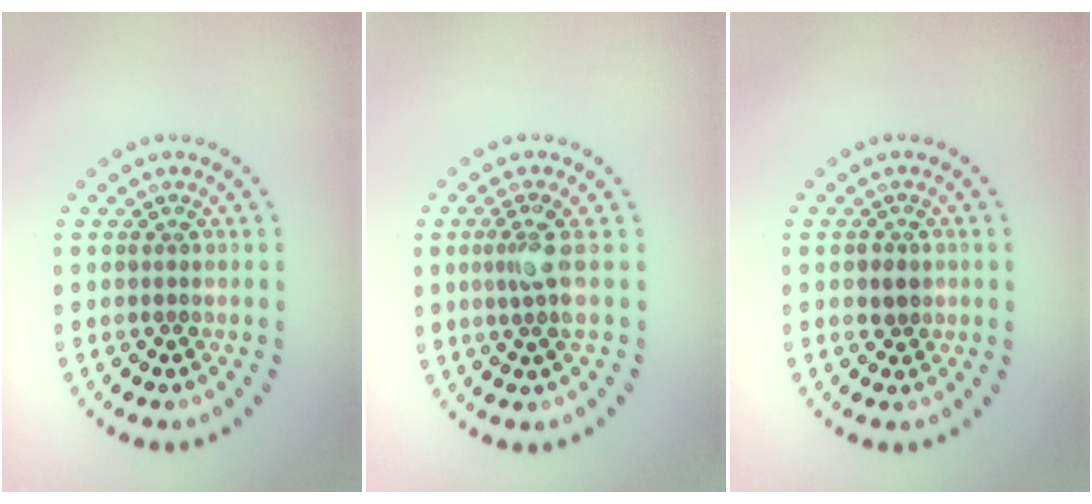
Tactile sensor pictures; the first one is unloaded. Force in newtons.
{"total": 2.1, "press": 1.7, "slide": 1.3}
{"total": 1.5, "press": 1.4, "slide": 0.5}